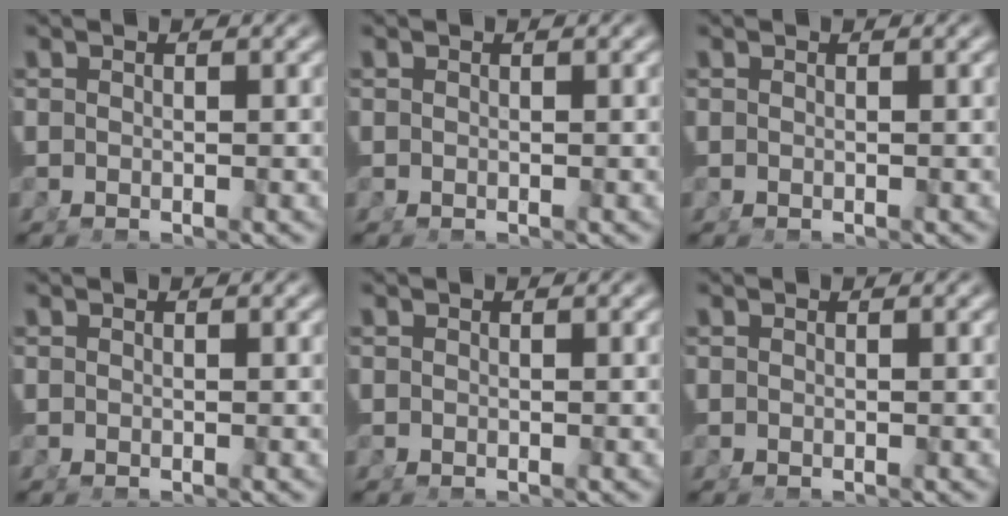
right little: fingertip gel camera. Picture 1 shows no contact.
{"total": 0.0}
{"total": 0.0}
{"total": 0.0}
{"total": 0.0}
{"total": 0.0}